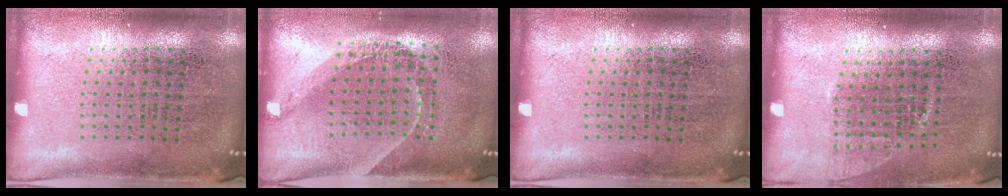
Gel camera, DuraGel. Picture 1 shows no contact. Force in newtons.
{"total": 1.6, "press": 1.3, "slide": 1.0}
{"total": 0.0}
{"total": 1.0, "press": 0.9, "slide": 0.6}